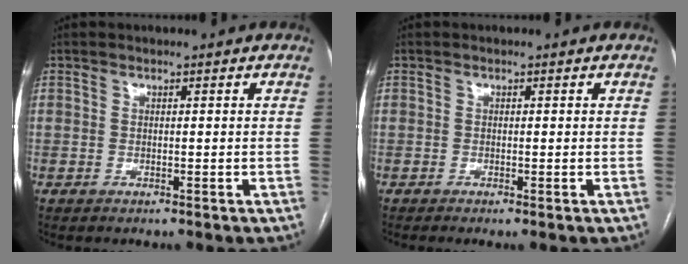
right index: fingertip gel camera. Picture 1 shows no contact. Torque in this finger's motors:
{"motor_torque": [0.29, -0.06, 0.04, 0.01]}